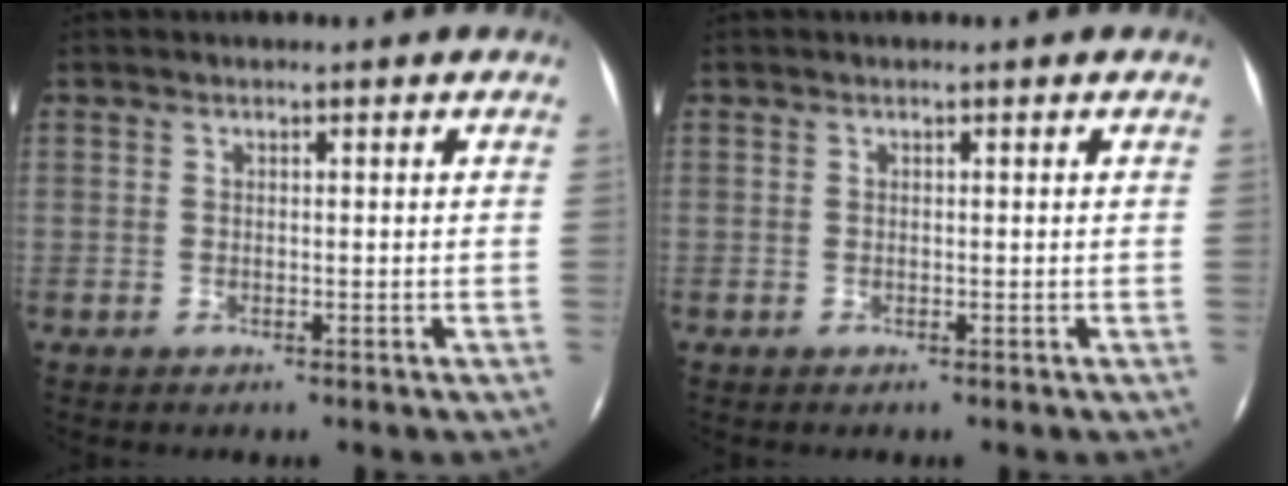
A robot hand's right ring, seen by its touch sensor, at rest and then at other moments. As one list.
[{"total": 0.0}]